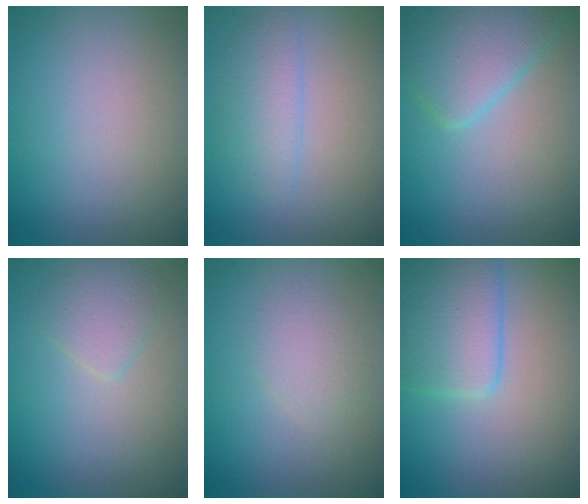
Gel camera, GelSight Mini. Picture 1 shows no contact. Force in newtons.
{"total": 2.4, "press": 2.4, "slide": 0.1}
{"total": 5.1, "press": 5.0, "slide": 0.3}
{"total": 2.1, "press": 2.1, "slide": 0.1}
{"total": 1.6, "press": 1.6, "slide": 0.1}
{"total": 4.7, "press": 4.7, "slide": 0.2}